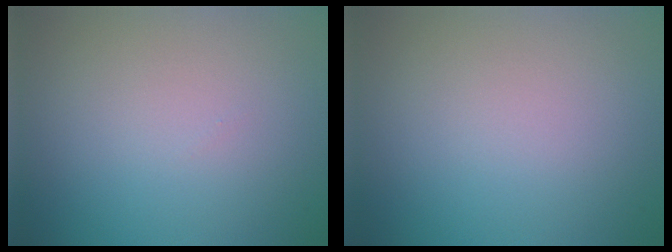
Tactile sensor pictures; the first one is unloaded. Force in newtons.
{"total": 0.0}